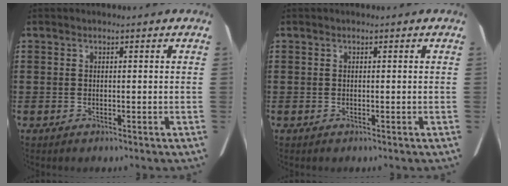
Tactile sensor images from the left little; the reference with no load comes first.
{"total": 0.0}